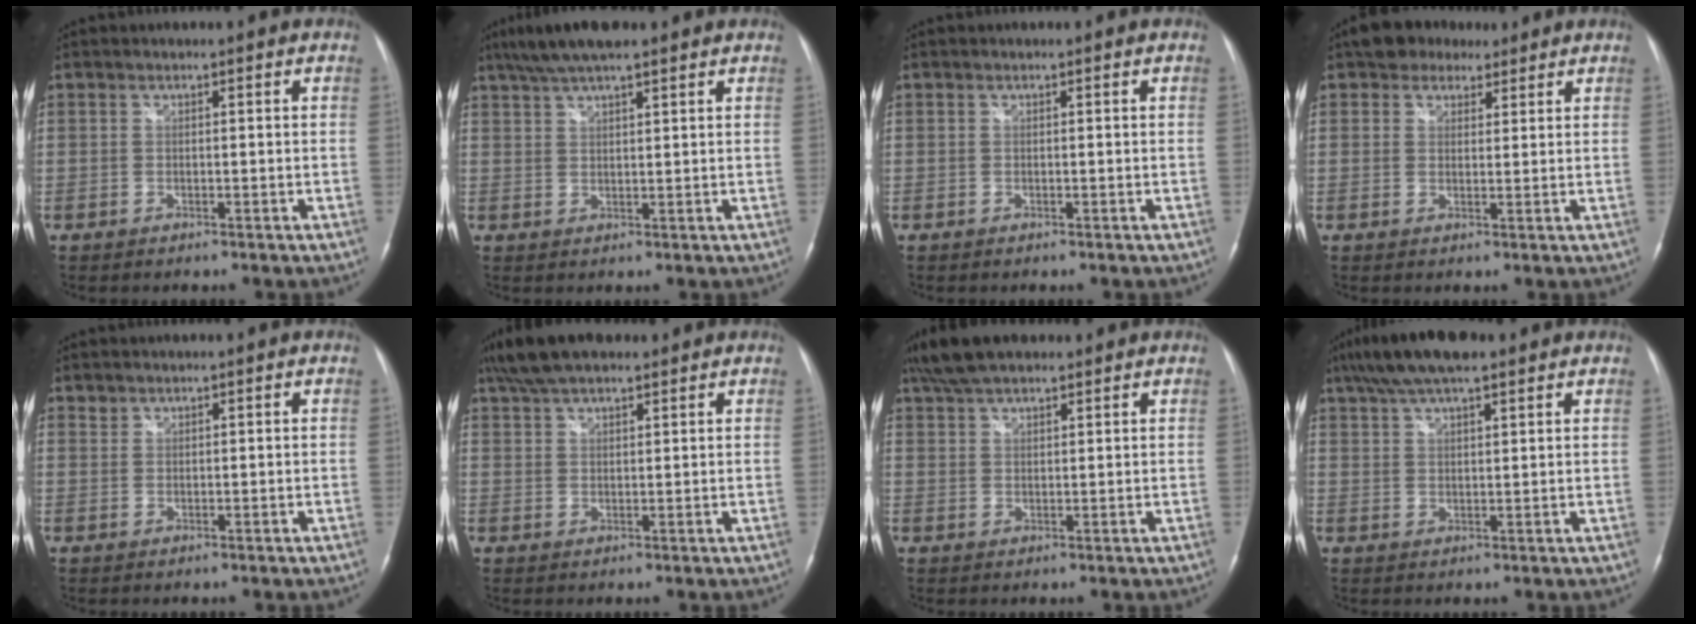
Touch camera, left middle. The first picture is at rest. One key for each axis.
{"total": 8.4, "fx": 6.4, "fy": 1.7, "fz": 5.1, "tx": -0.090, "ty": 0.032, "tz": 0.109}
{"total": 0.0}
{"total": 5.6, "fx": 4.0, "fy": 3.4, "fz": 1.8, "tx": -0.029, "ty": 0.022, "tz": 0.069}
{"total": 0.9, "fx": 0.8, "fy": 0.4, "fz": -0.1, "tx": 0.005, "ty": 0.003, "tz": 0.012}
{"total": 8.6, "fx": 6.8, "fy": 3.0, "fz": 4.4, "tx": -0.080, "ty": 0.034, "tz": 0.122}
{"total": 8.0, "fx": 6.4, "fy": 2.9, "fz": 3.8, "tx": -0.073, "ty": 0.033, "tz": 0.118}
{"total": 10.4, "fx": 7.7, "fy": 2.5, "fz": 6.6, "tx": -0.118, "ty": 0.034, "tz": 0.132}